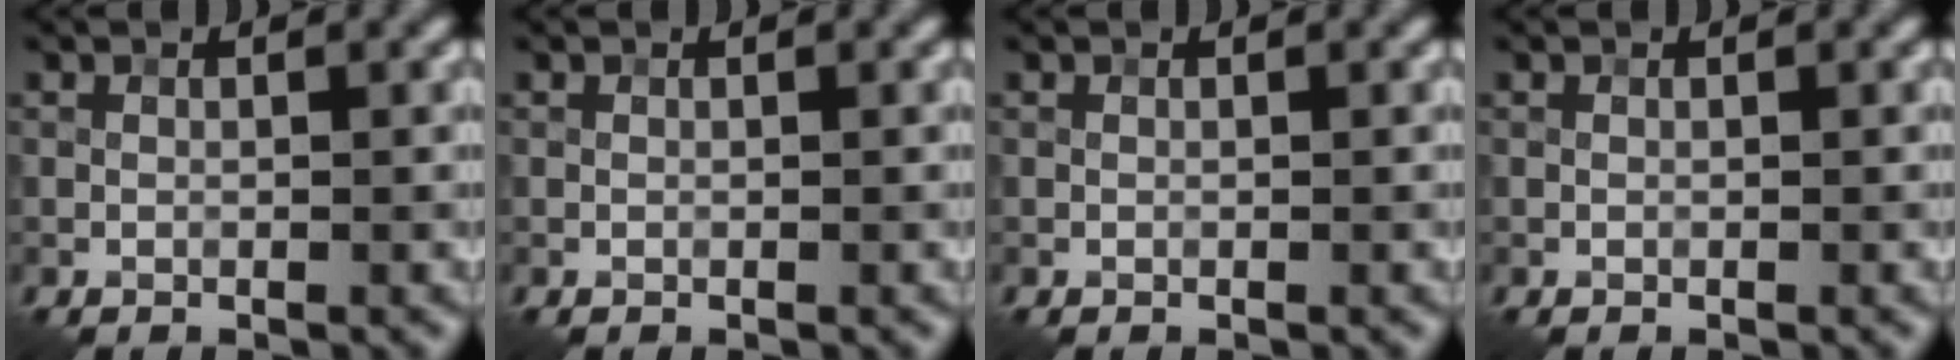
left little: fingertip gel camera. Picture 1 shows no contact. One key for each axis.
{"total": 0.0}
{"total": 0.0}
{"total": 0.0}